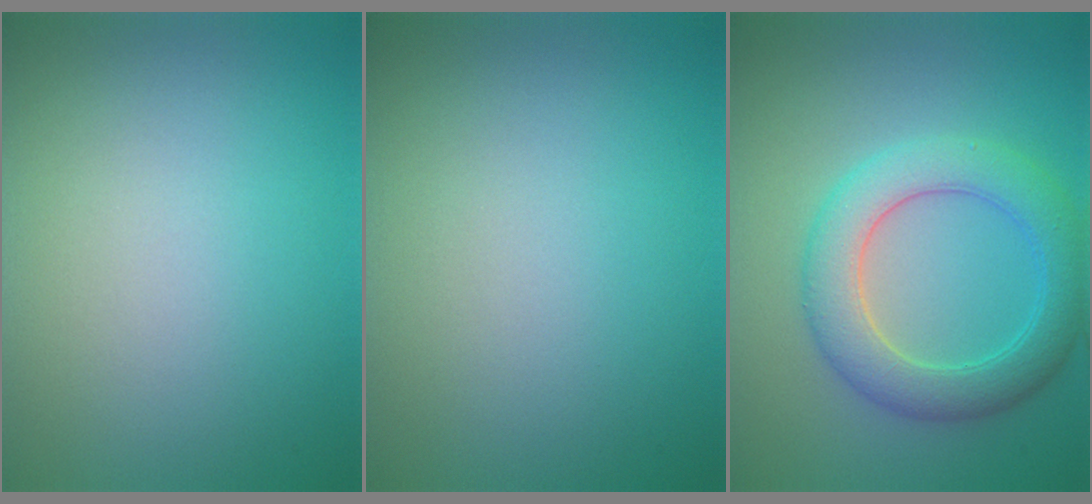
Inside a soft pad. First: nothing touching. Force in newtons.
{"total": 0.0}
{"total": 5.3, "press": 5.3, "slide": 0.3}